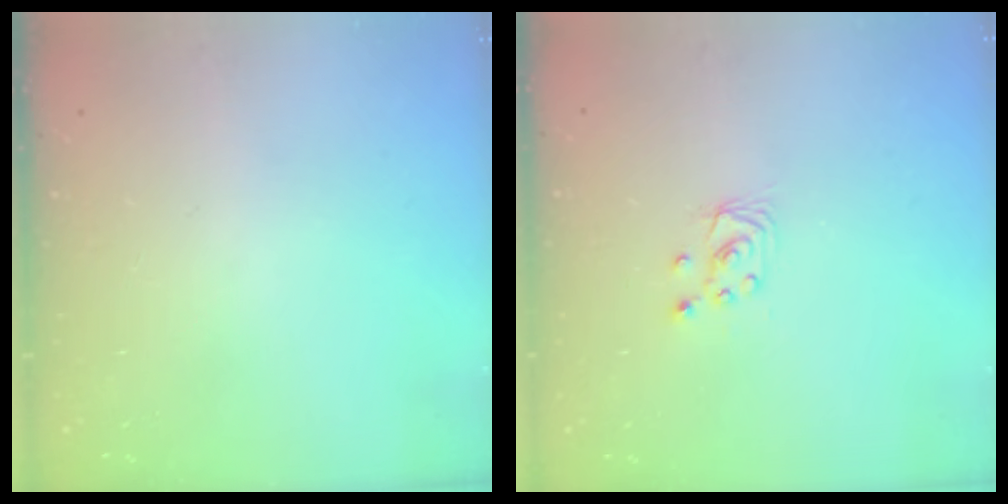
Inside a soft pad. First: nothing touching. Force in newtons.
{"total": 2.4, "press": 2.4, "slide": 0.2}